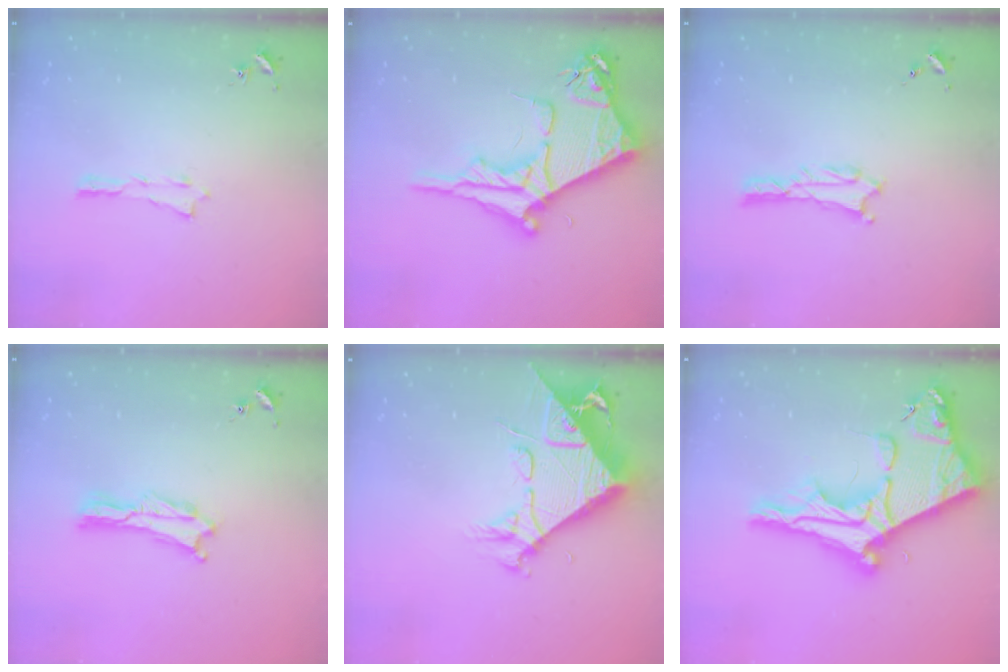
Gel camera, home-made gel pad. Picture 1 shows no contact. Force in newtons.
{"total": 10.4, "press": 10.4, "slide": 0.9}
{"total": 1.3, "press": 1.3, "slide": 0.3}
{"total": 0.7, "press": 0.7, "slide": 0.2}
{"total": 10.6, "press": 10.6, "slide": 1.1}
{"total": 13.4, "press": 13.4, "slide": 1.3}